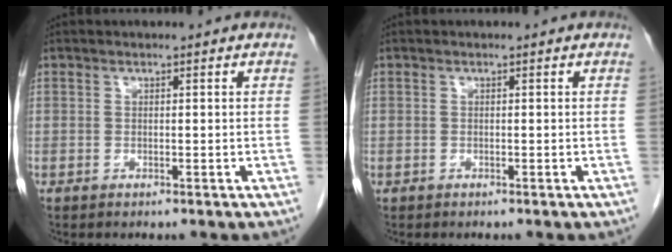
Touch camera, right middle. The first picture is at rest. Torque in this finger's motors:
{"motor_torque": [1.15, -0.99, 0.73, 0.20]}